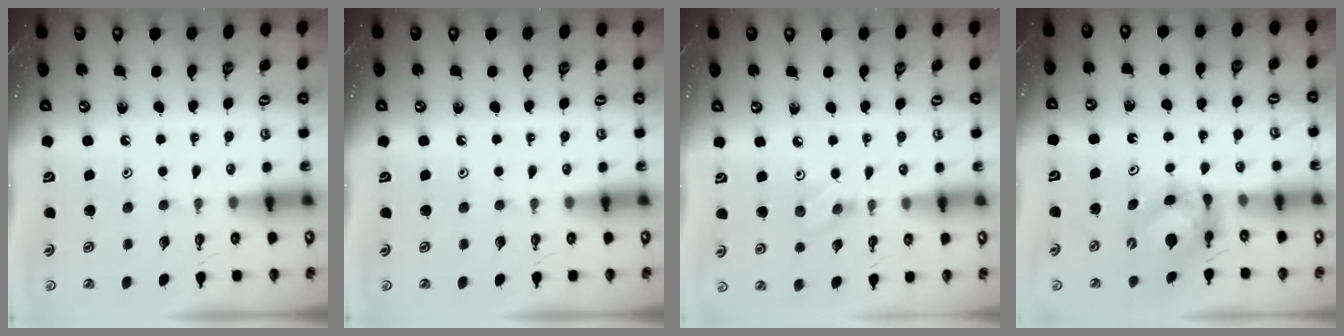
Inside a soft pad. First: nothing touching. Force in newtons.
{"total": 0.0}
{"total": 5.0, "press": 4.9, "slide": 0.6}
{"total": 5.5, "press": 5.5, "slide": 0.6}